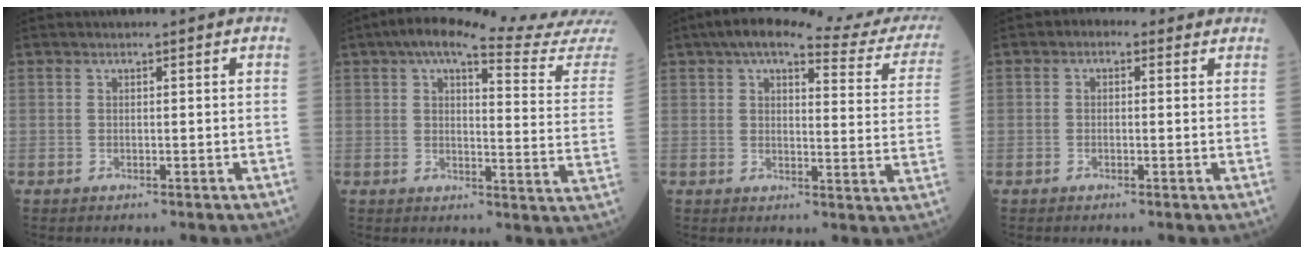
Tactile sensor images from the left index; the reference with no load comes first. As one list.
[{"total": 20.3, "force": [18.3, -0.4, 8.9], "torque": [-0.122, -0.065, 0.211]}, {"total": 22.0, "force": [19.1, 3.0, 10.5], "torque": [-0.130, -0.017, 0.212]}, {"total": 2.6, "force": [1.2, 1.8, 1.5], "torque": [-0.024, 0.024, 0.011]}]